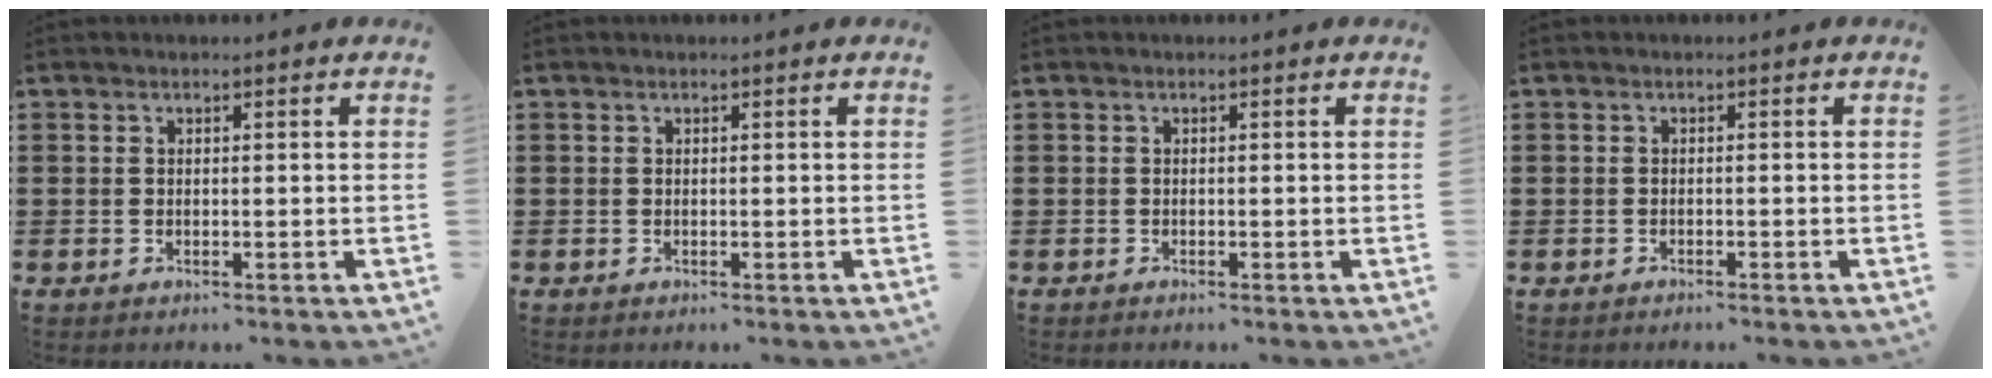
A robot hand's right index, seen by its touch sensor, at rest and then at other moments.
{"total": 0.0}
{"total": 0.0}
{"total": 0.5, "force": [-0.5, -0.1, 0.1], "torque": [-0.004, -0.004, -0.010]}